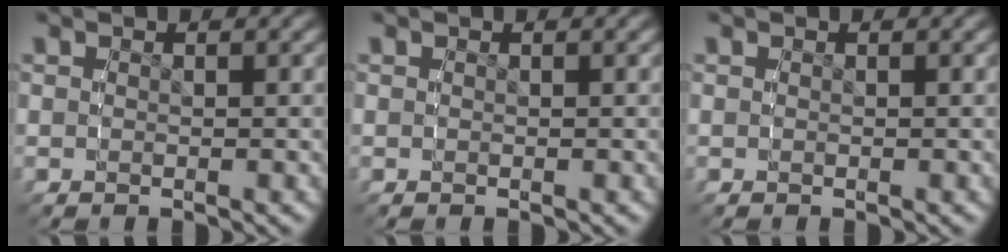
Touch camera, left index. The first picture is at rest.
{"total": 0.0}
{"total": 0.0}